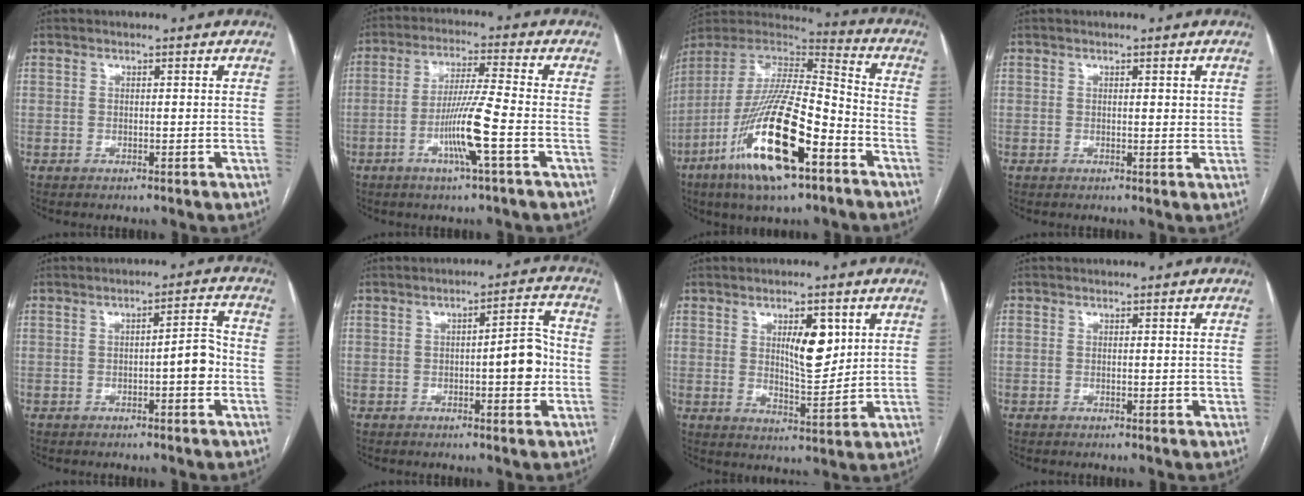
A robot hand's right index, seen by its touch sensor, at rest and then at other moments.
{"total": 9.0, "force": [-3.2, -0.9, 8.4], "torque": [-0.163, -0.006, -0.064]}
{"total": 22.7, "force": [-10.7, 4.7, 19.4], "torque": [-0.390, -0.036, -0.190]}
{"total": 1.3, "force": [0.5, 0.5, 1.1], "torque": [-0.014, -0.002, 0.005]}
{"total": 4.6, "force": [-1.1, 0.9, 4.4], "torque": [-0.058, 0.014, -0.015]}
{"total": 6.5, "force": [-0.9, 1.6, 6.2], "torque": [-0.080, 0.015, -0.012]}
{"total": 7.4, "force": [2.6, 2.5, 6.5], "torque": [-0.103, -0.004, 0.047]}
{"total": 2.0, "force": [-0.1, 1.0, 1.7], "torque": [-0.027, 0.001, 0.000]}